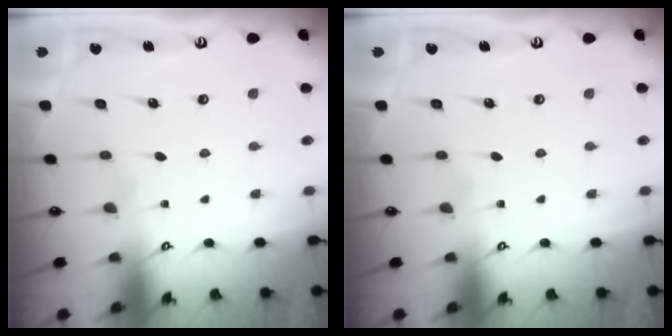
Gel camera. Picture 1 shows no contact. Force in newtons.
{"total": 0.0}